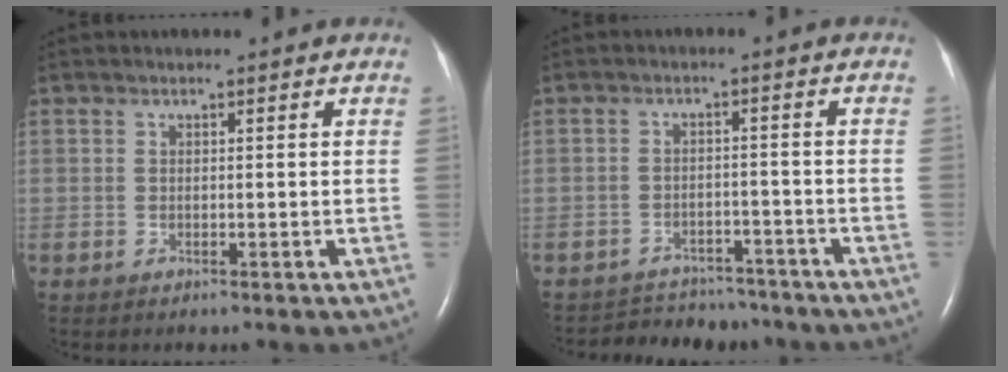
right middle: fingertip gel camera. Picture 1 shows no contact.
{"total": 8.7, "force": [-8.1, 3.2, 0.4], "torque": [-0.004, 0.013, -0.106]}